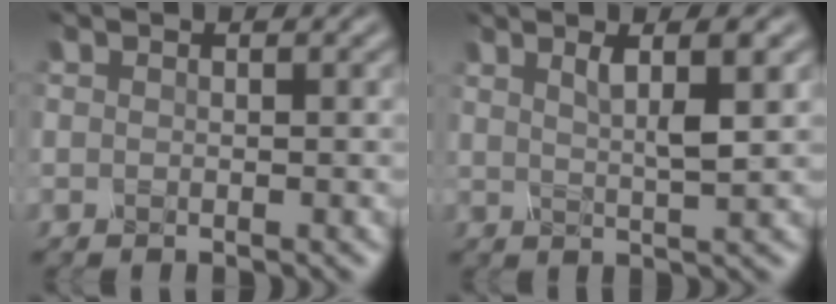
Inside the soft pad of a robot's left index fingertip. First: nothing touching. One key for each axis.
{"total": 3.1, "fx": 1.1, "fy": 0.7, "fz": 2.8, "tx": -0.040, "ty": -0.001, "tz": 0.019}